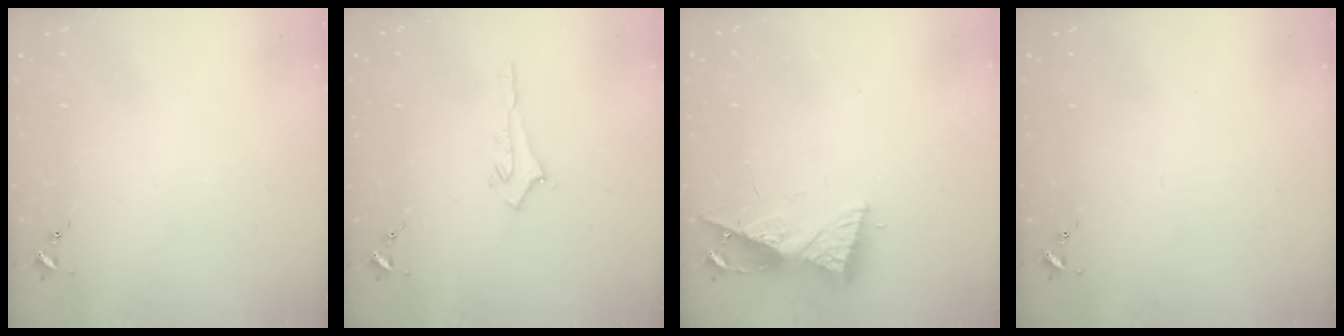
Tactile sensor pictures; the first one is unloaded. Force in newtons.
{"total": 2.9, "press": 2.9, "slide": 0.2}
{"total": 8.7, "press": 8.7, "slide": 0.6}
{"total": 0.0}